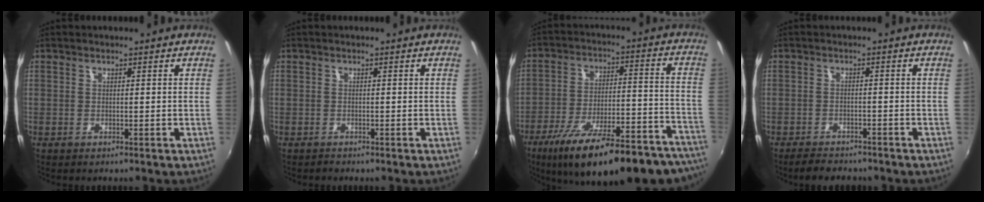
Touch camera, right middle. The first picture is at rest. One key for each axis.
{"total": 0.7, "fx": -0.7, "fy": 0.3, "fz": -0.1, "tx": 0.002, "ty": 0.002, "tz": -0.012}
{"total": 29.5, "fx": -23.4, "fy": 7.6, "fz": 16.2, "tx": -0.244, "ty": -0.028, "tz": -0.317}
{"total": 7.2, "fx": -6.2, "fy": 2.4, "fz": 2.8, "tx": -0.074, "ty": -0.006, "tz": -0.096}